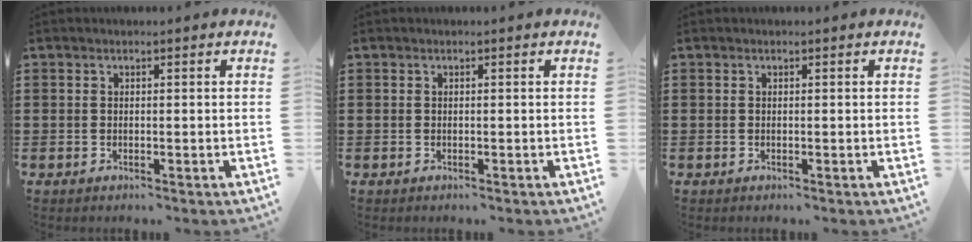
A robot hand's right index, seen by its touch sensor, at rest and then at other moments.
{"total": 0.0}
{"total": 0.0}